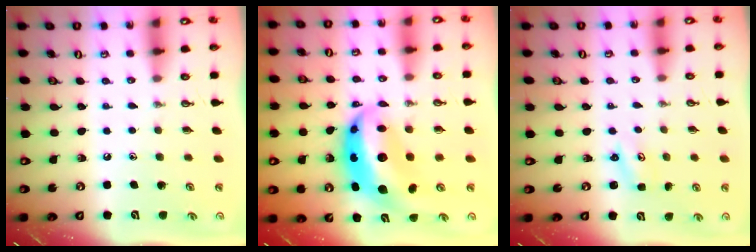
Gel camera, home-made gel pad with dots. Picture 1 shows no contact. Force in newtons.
{"total": 12.4, "press": 12.4, "slide": 1.2}
{"total": 1.7, "press": 1.7, "slide": 0.3}